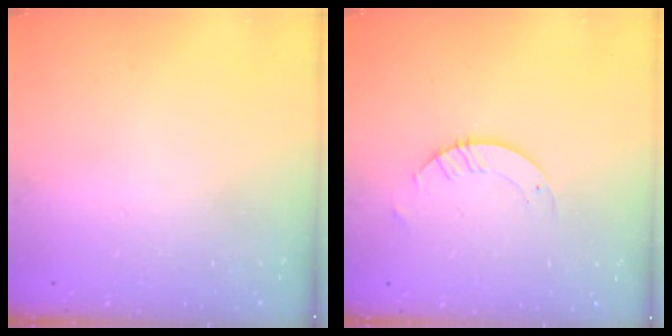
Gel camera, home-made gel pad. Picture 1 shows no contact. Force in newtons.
{"total": 3.2, "press": 3.2, "slide": 0.3}